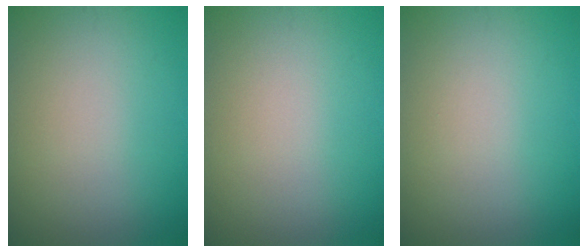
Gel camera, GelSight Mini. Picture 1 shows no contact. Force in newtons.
{"total": 0.0}
{"total": 0.0}